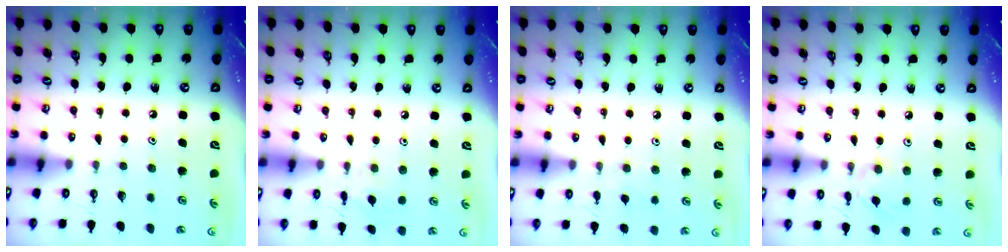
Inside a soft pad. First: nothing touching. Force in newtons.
{"total": 2.1, "press": 2.1, "slide": 0.4}
{"total": 5.2, "press": 5.2, "slide": 0.7}
{"total": 2.7, "press": 2.6, "slide": 0.3}